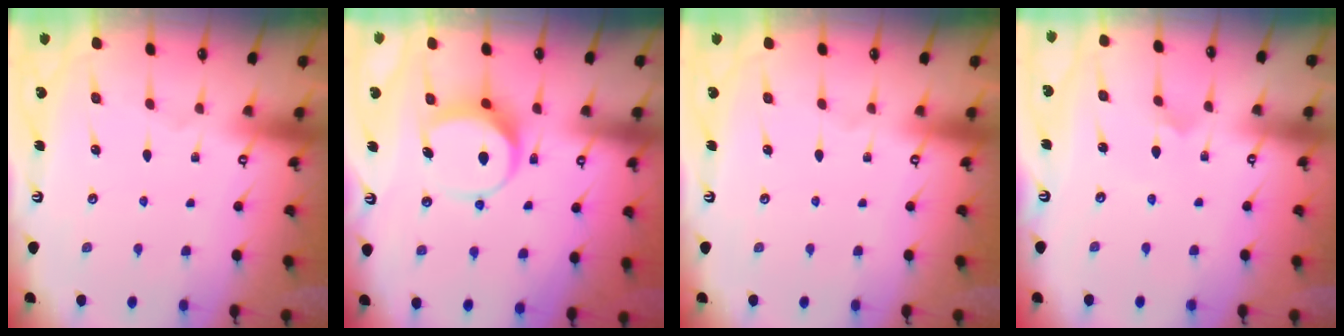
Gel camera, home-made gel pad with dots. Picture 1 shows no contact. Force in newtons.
{"total": 7.6, "press": 7.5, "slide": 0.6}
{"total": 0.0}
{"total": 1.3, "press": 1.3, "slide": 0.1}